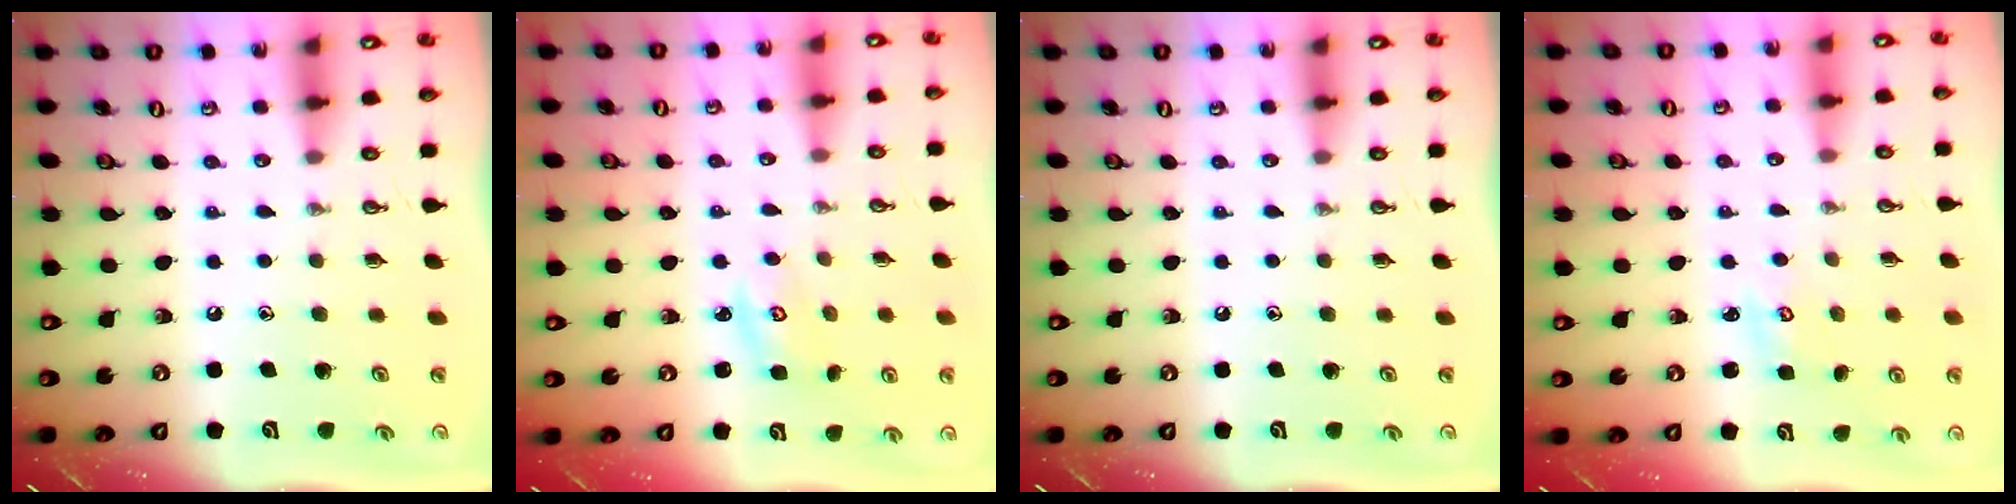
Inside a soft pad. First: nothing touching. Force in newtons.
{"total": 2.9, "press": 2.9, "slide": 0.4}
{"total": 0.0}
{"total": 1.9, "press": 1.9, "slide": 0.2}